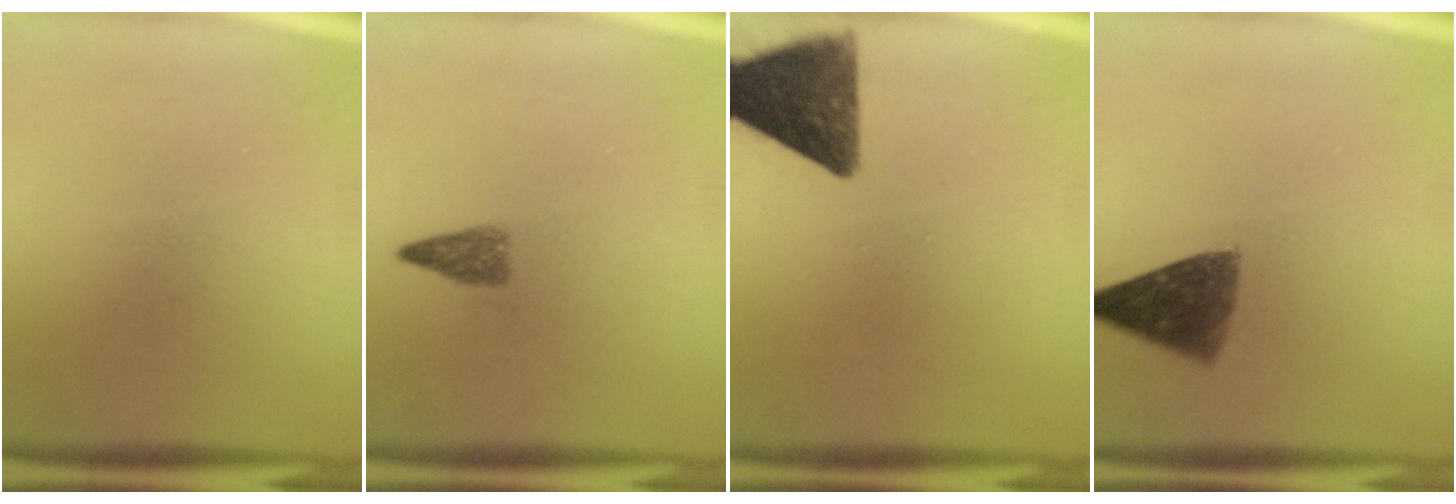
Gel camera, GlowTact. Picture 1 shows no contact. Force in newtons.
{"total": 2.3}
{"total": 11.8}
{"total": 8.0}